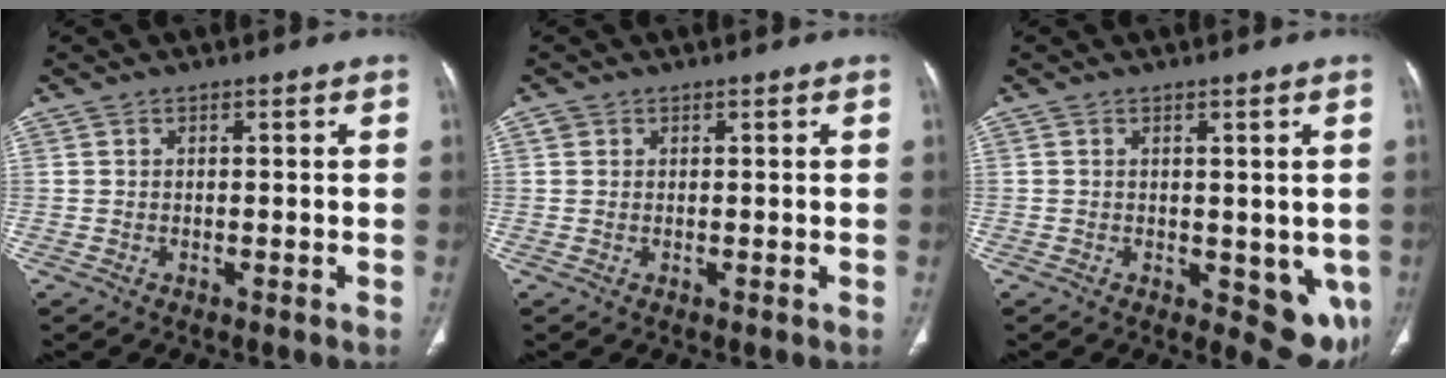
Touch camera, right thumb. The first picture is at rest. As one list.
[{"total": 0.9, "force": [0.3, 0.8, 0.2], "torque": [0.002, 0.001, 0.005]}, {"total": 8.1, "force": [-1.5, 4.0, 6.8], "torque": [-0.045, -0.012, -0.010]}]